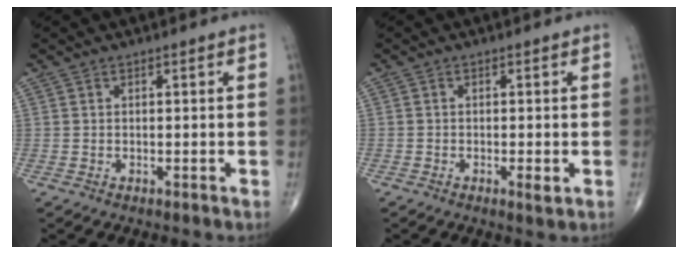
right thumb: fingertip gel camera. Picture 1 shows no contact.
{"total": 1.7, "force": [-0.6, 0.5, 1.5], "torque": [-0.028, -0.004, -0.012]}